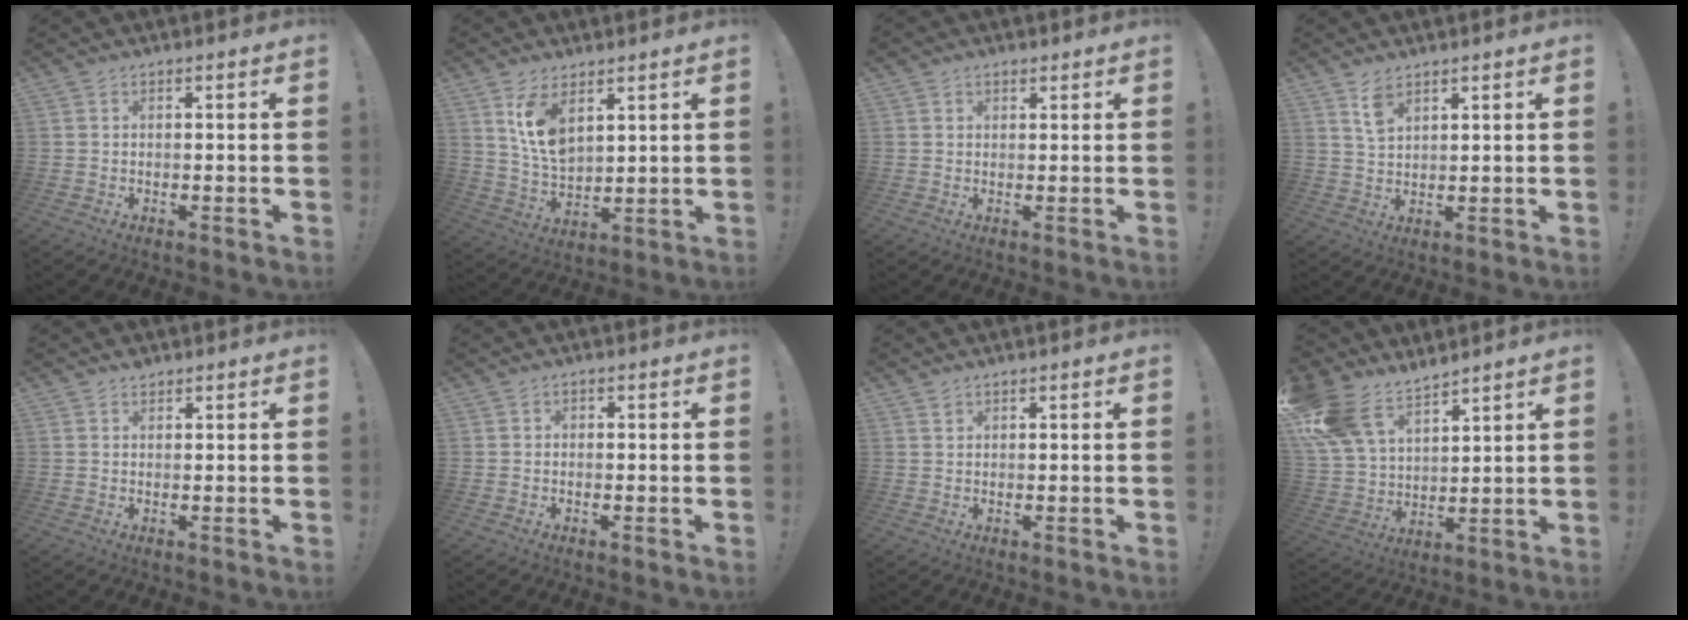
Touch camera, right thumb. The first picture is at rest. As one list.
[{"total": 10.1, "force": [5.8, 5.4, 6.3], "torque": [-0.114, -0.029, 0.109]}, {"total": 2.2, "force": [1.4, 1.6, 0.5], "torque": [0.003, -0.006, 0.024]}, {"total": 5.0, "force": [3.1, 2.3, 3.0], "torque": [-0.046, -0.016, 0.056]}, {"total": 1.3, "force": [1.1, 0.7, 0.2], "torque": [0.006, -0.010, 0.019]}, {"total": 0.8, "force": [-0.3, 0.7, 0.2], "torque": [-0.005, 0.004, -0.005]}, {"total": 1.2, "force": [0.9, 0.7, 0.3], "torque": [0.007, -0.006, 0.016]}, {"total": 15.4, "force": [11.1, 8.4, 6.5], "torque": [-0.129, -0.064, 0.218]}]